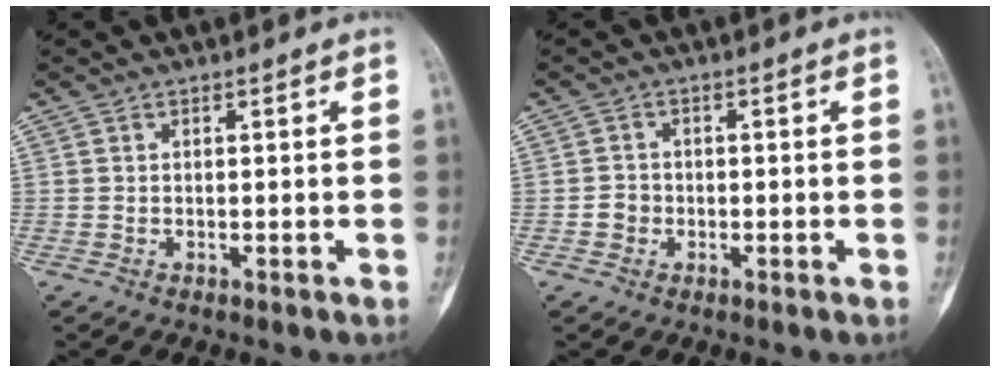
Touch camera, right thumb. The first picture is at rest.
{"total": 2.2, "force": [-0.7, 2.0, 0.6], "torque": [-0.001, 0.008, -0.015]}